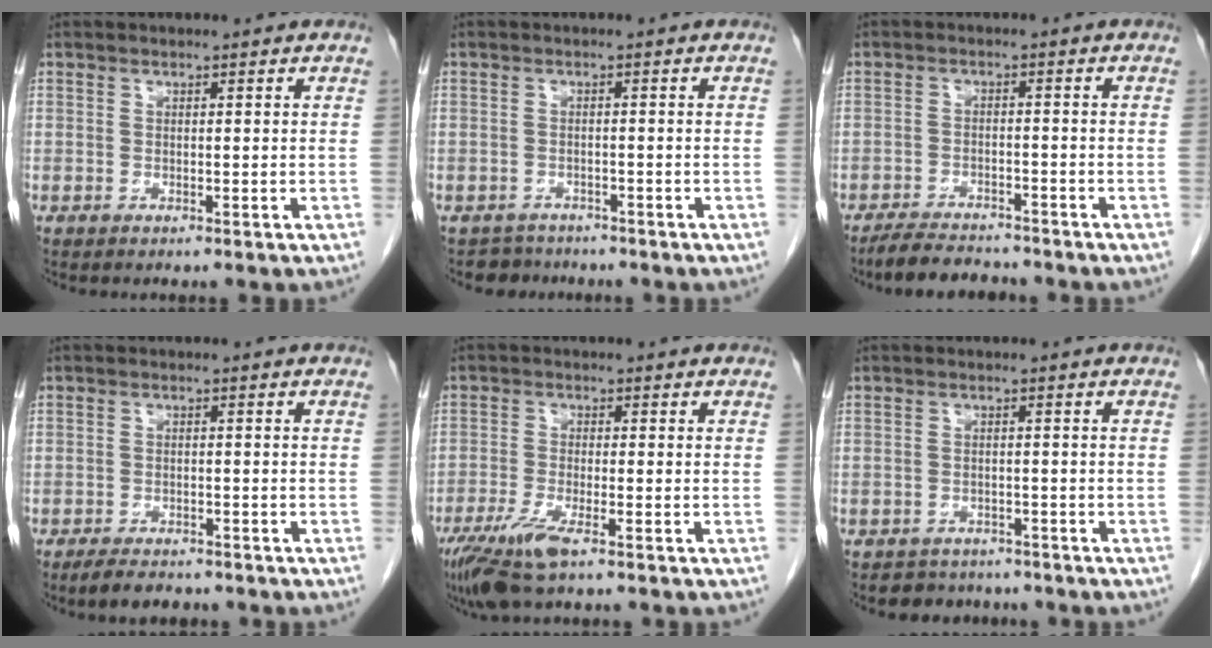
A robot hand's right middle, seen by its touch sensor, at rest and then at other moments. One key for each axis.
{"total": 2.8, "fx": -2.4, "fy": 1.3, "fz": -0.7, "tx": 0.004, "ty": 0.000, "tz": -0.040}
{"total": 6.4, "fx": -5.9, "fy": 1.5, "fz": 2.0, "tx": -0.037, "ty": -0.015, "tz": -0.096}
{"total": 4.2, "fx": -3.5, "fy": 1.6, "fz": 1.7, "tx": -0.033, "ty": -0.005, "tz": -0.054}
{"total": 6.8, "fx": -4.2, "fy": 0.9, "fz": 5.2, "tx": -0.108, "ty": -0.019, "tz": -0.078}
{"total": 4.1, "fx": -3.5, "fy": 2.0, "fz": -0.2, "tx": 0.000, "ty": 0.007, "tz": -0.050}